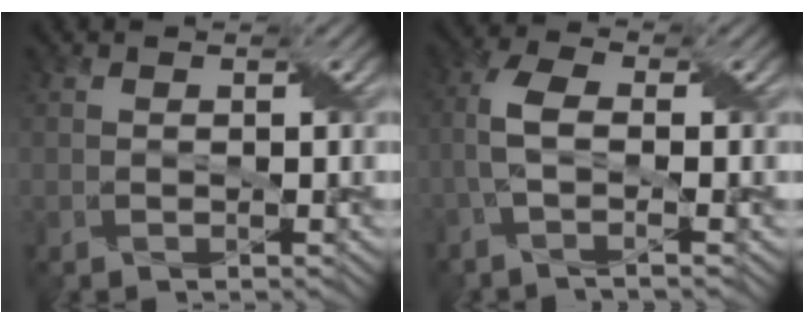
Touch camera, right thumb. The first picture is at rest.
{"total": 4.9, "force": [-1.0, 1.5, 4.6], "torque": [-0.103, 0.006, -0.030]}